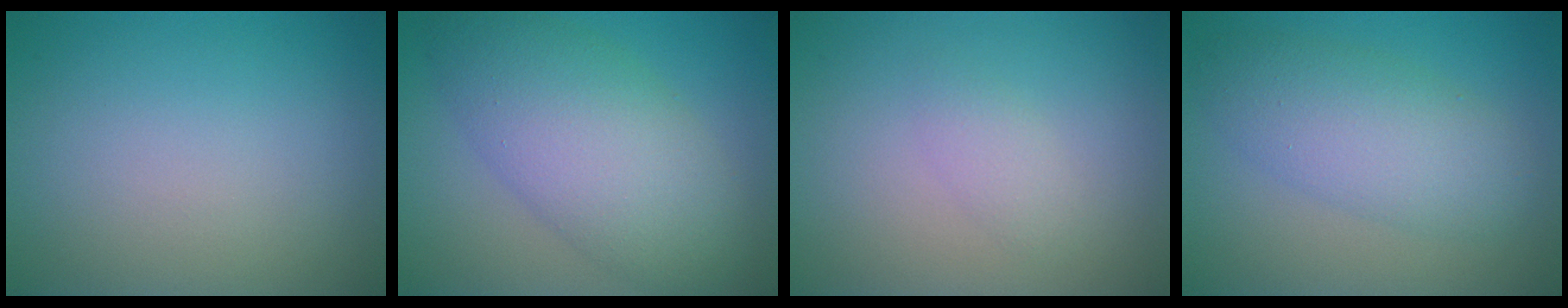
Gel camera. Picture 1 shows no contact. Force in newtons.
{"total": 8.3, "press": 8.3, "slide": 0.3}
{"total": 1.3, "press": 1.3, "slide": 0.1}
{"total": 5.3, "press": 5.3, "slide": 0.0}